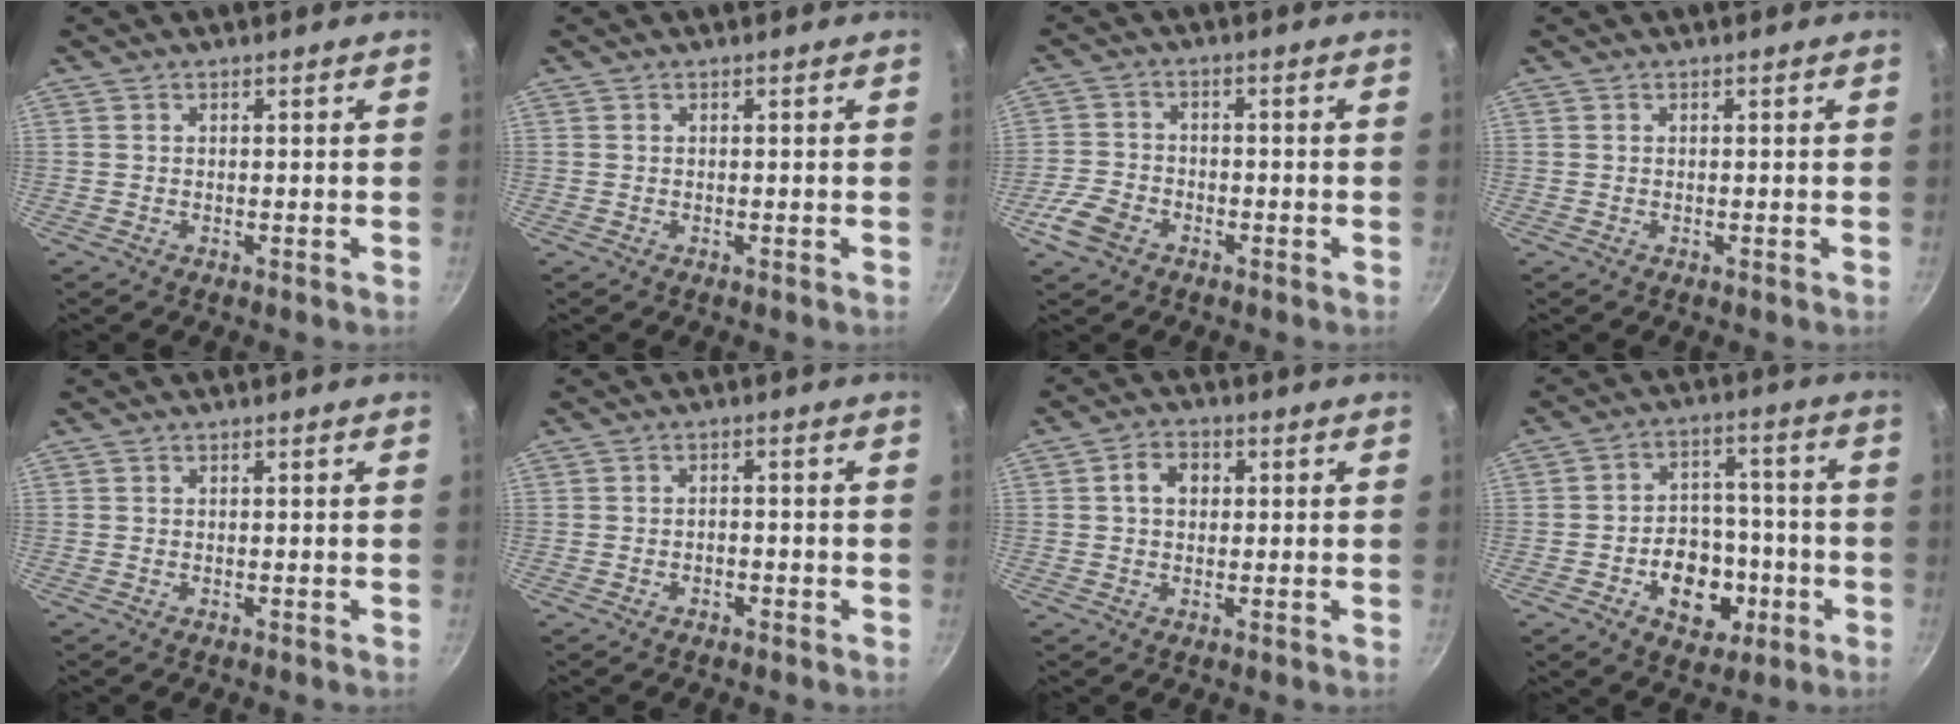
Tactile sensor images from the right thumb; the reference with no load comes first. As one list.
[{"total": 0.0}, {"total": 6.3, "force": [-3.4, 4.3, 3.1], "torque": [-0.059, 0.024, -0.068]}, {"total": 0.0}, {"total": 0.0}, {"total": 1.7, "force": [-1.0, 1.0, 0.9], "torque": [-0.010, 0.013, -0.016]}, {"total": 4.8, "force": [0.8, 3.7, 2.9], "torque": [-0.029, 0.010, 0.008]}, {"total": 13.4, "force": [-4.7, 9.8, 7.8], "torque": [-0.070, 0.034, -0.063]}]